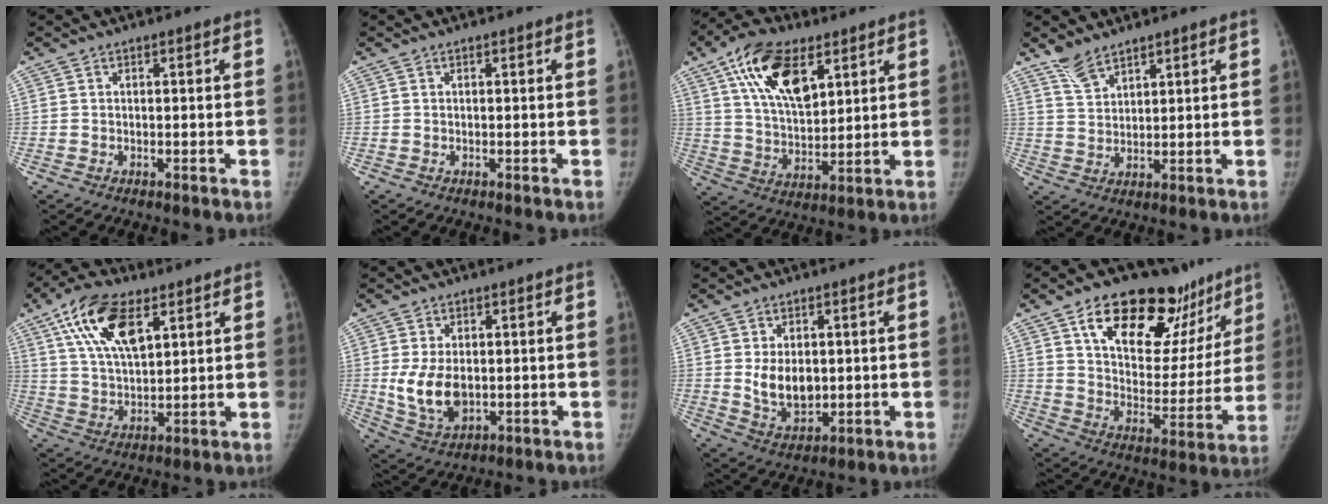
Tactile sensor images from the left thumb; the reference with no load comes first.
{"total": 0.0}
{"total": 16.3, "force": [7.9, 8.1, 11.7], "torque": [-0.182, -0.024, 0.146]}
{"total": 5.0, "force": [4.1, 2.0, 2.1], "torque": [-0.032, -0.019, 0.088]}
{"total": 15.1, "force": [7.3, 7.1, 11.2], "torque": [-0.190, -0.016, 0.135]}
{"total": 8.9, "force": [0.0, 5.7, 6.9], "torque": [-0.120, -0.011, 0.015]}
{"total": 8.0, "force": [0.7, 5.2, 6.0], "torque": [-0.080, -0.017, 0.025]}
{"total": 26.5, "force": [16.5, 13.6, 15.7], "torque": [-0.179, -0.046, 0.253]}